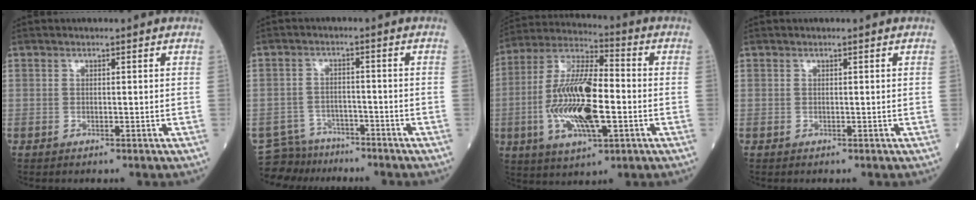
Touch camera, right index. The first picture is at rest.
{"total": 6.1, "force": [-5.6, 2.3, -1.0], "torque": [0.015, 0.011, -0.098]}
{"total": 16.8, "force": [-3.0, 4.8, 15.8], "torque": [-0.321, 0.001, -0.054]}
{"total": 0.0}